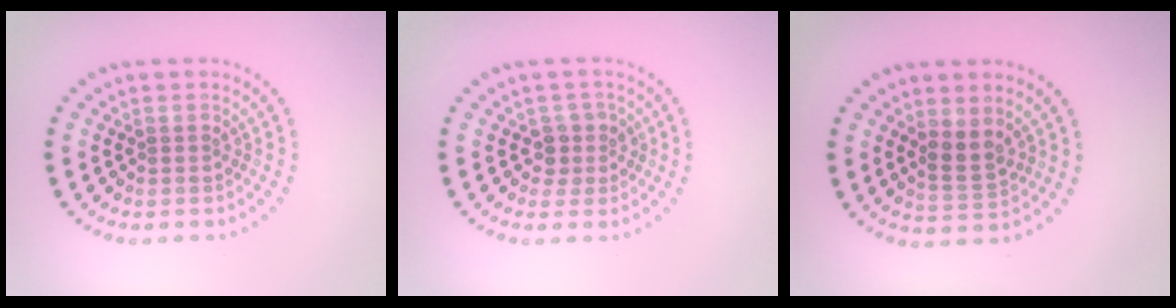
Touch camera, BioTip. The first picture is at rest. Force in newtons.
{"total": 1.9, "press": 1.5, "slide": 1.0}
{"total": 2.5, "press": 2.2, "slide": 1.1}